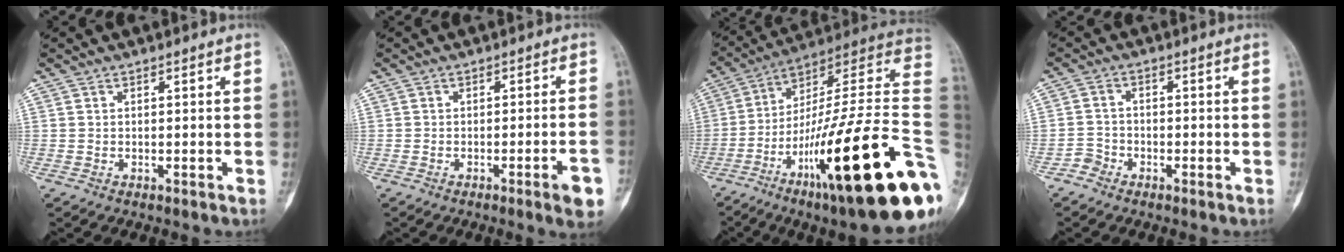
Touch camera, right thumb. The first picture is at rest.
{"total": 5.4, "force": [-2.6, 0.5, 4.7], "torque": [-0.062, 0.012, -0.032]}
{"total": 33.4, "force": [-9.0, 5.9, 31.6], "torque": [-0.398, 0.067, -0.147]}
{"total": 2.7, "force": [-1.9, 1.9, 0.1], "torque": [0.002, 0.011, -0.043]}